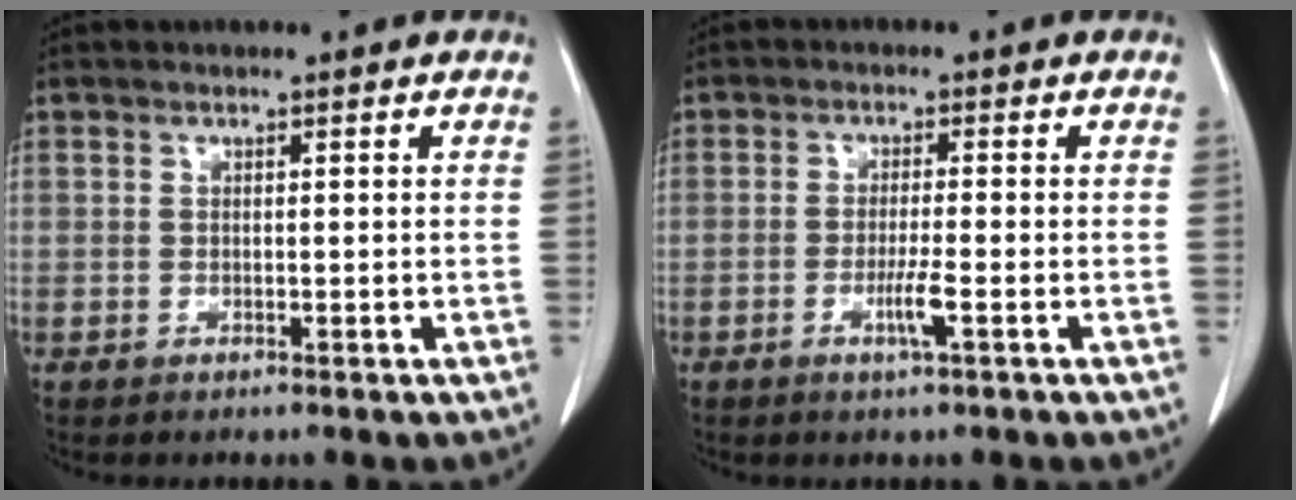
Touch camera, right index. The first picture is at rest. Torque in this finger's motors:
{"motor_torque": [0.61, -0.02, 0.31, 0.04]}